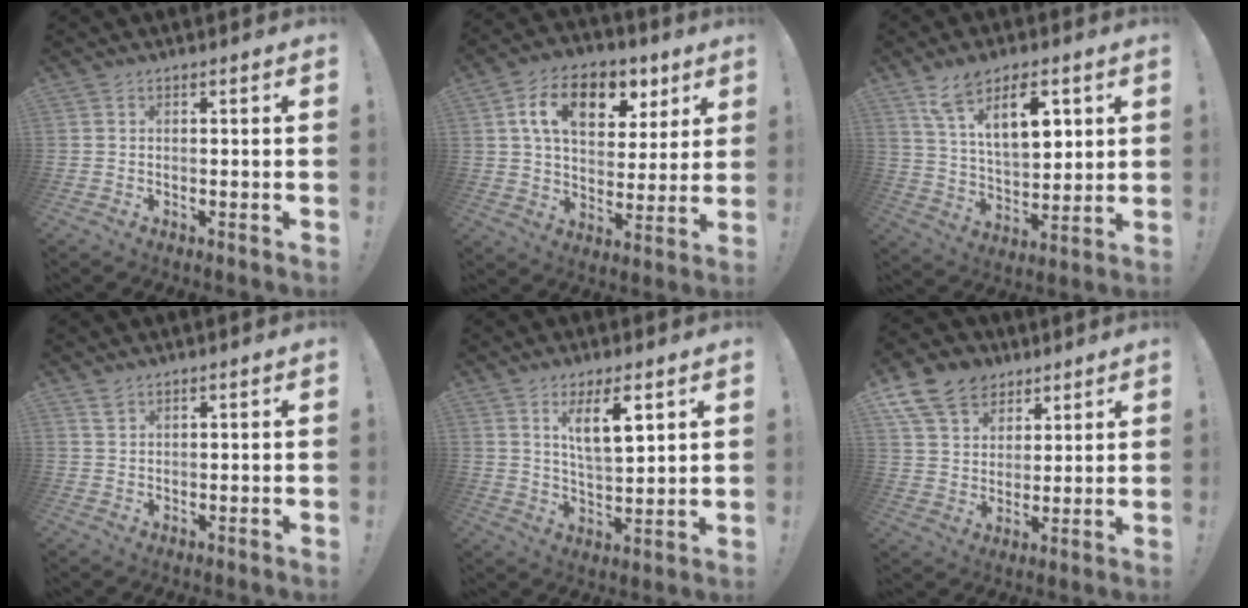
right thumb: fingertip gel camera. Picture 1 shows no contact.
{"total": 15.6, "force": [6.7, 10.1, 9.9], "torque": [-0.156, -0.018, 0.120]}
{"total": 14.5, "force": [7.7, 7.2, 9.9], "torque": [-0.167, -0.019, 0.136]}
{"total": 2.1, "force": [1.8, 0.9, 0.9], "torque": [-0.009, -0.007, 0.032]}
{"total": 10.2, "force": [5.5, 2.8, 8.1], "torque": [-0.134, -0.022, 0.092]}
{"total": 13.4, "force": [8.1, 9.7, 4.4], "torque": [-0.074, -0.049, 0.161]}